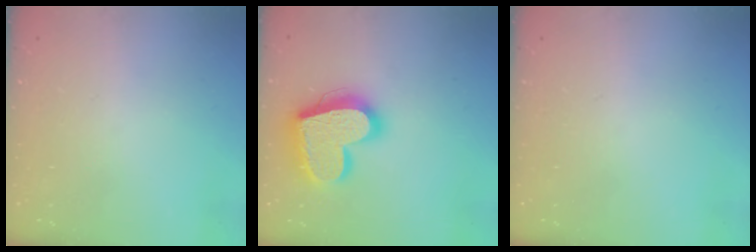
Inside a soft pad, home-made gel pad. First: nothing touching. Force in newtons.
{"total": 20.5, "press": 20.4, "slide": 1.7}
{"total": 0.0}